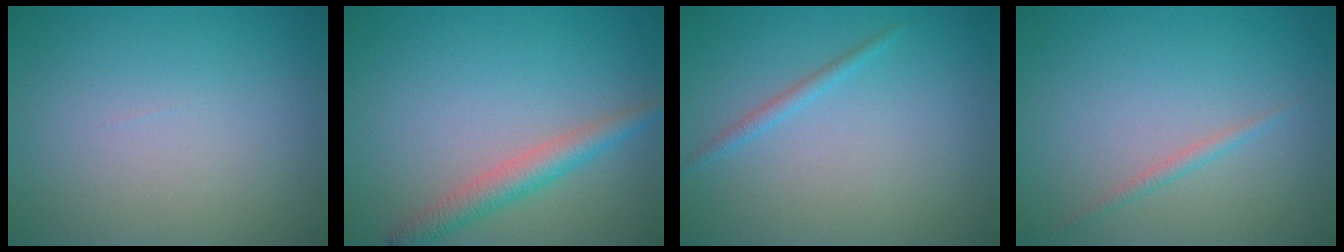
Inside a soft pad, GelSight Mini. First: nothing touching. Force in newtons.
{"total": 2.9, "press": 2.9, "slide": 0.1}
{"total": 1.0, "press": 1.0, "slide": 0.1}
{"total": 0.9, "press": 0.9, "slide": 0.0}